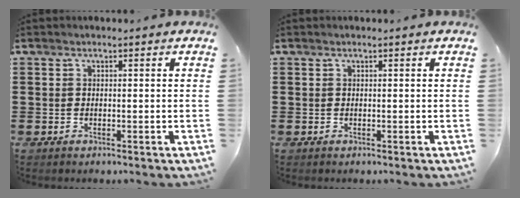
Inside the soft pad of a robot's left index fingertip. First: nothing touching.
{"total": 0.0}